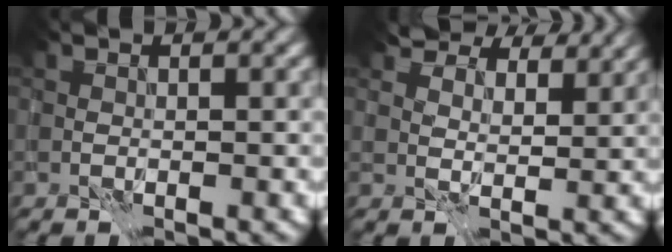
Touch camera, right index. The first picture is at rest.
{"total": 8.8, "force": [7.4, 3.6, 3.1], "torque": [-0.067, -0.003, 0.115]}